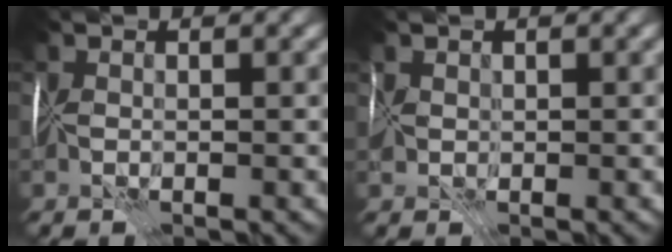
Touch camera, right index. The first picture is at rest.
{"total": 1.6, "force": [0.1, 1.1, 1.2], "torque": [-0.021, -0.005, 0.002]}